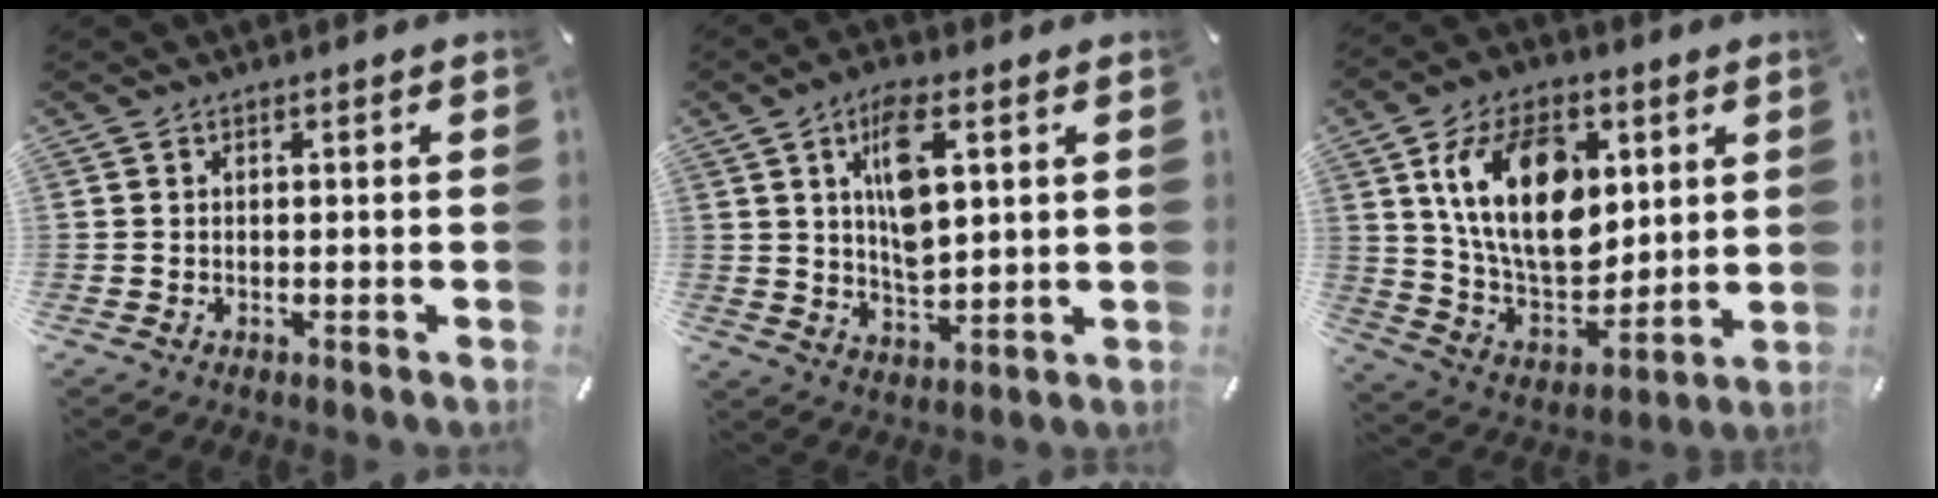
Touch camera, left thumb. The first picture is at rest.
{"total": 10.7, "force": [4.1, 4.9, 8.6], "torque": [-0.164, -0.008, 0.066]}
{"total": 20.4, "force": [6.2, 13.6, 13.9], "torque": [-0.264, -0.014, 0.110]}